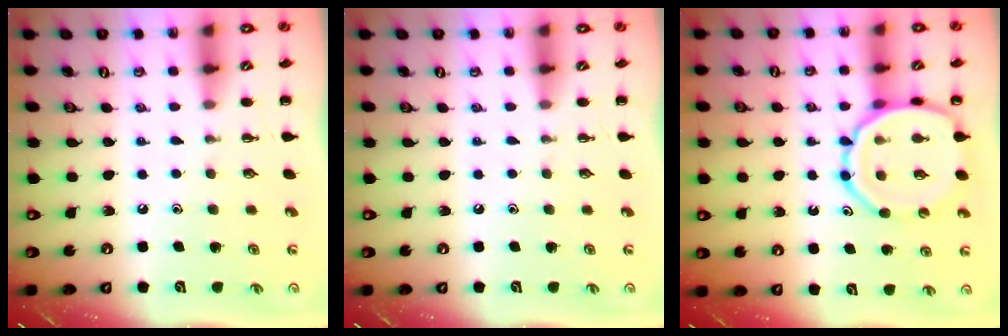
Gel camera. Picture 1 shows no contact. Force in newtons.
{"total": 0.0}
{"total": 13.3, "press": 13.1, "slide": 2.3}